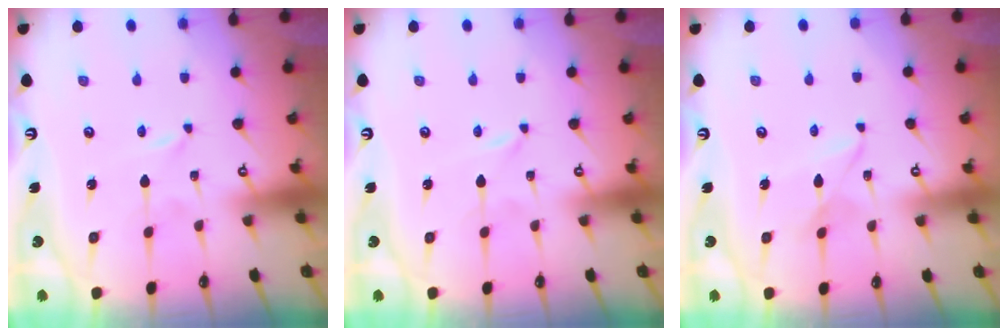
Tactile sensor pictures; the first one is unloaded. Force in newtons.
{"total": 0.0}
{"total": 4.1, "press": 4.1, "slide": 0.4}